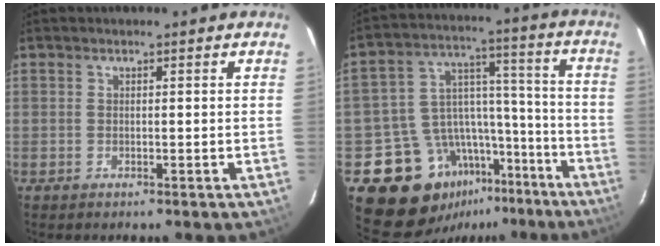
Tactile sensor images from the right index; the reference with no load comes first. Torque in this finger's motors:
{"motor_torque": [1.18, -0.95, 0.20, 0.00]}